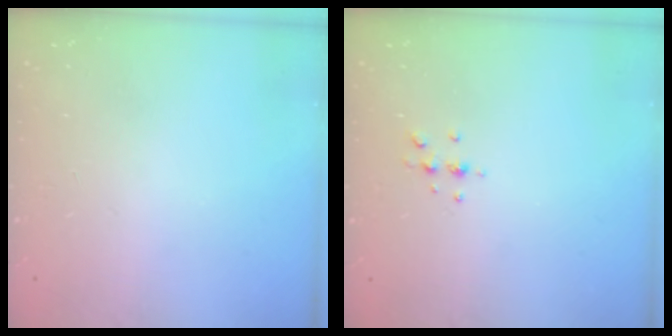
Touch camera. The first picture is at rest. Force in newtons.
{"total": 4.4, "press": 4.3, "slide": 0.6}